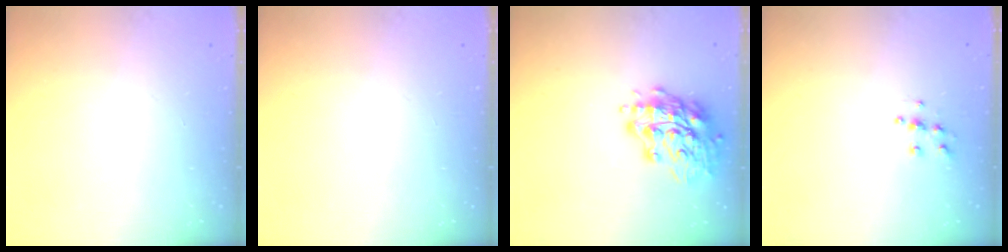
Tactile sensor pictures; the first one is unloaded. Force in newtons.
{"total": 0.0}
{"total": 15.7, "press": 15.6, "slide": 2.4}
{"total": 5.5, "press": 5.5, "slide": 0.3}